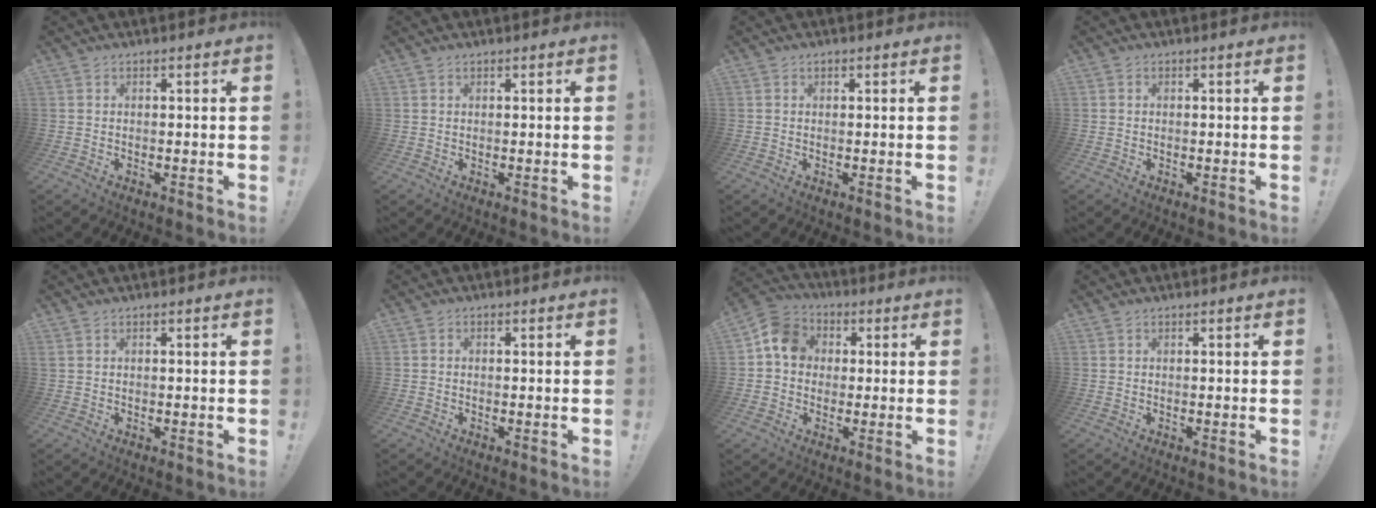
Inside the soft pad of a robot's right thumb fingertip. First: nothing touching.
{"total": 0.5, "force": [0.4, 0.3, 0.2], "torque": [-0.001, -0.001, 0.008]}
{"total": 0.8, "force": [0.5, 0.5, 0.3], "torque": [-0.004, 0.001, 0.008]}
{"total": 0.0}
{"total": 0.5, "force": [0.4, 0.2, 0.3], "torque": [-0.006, 0.001, 0.008]}
{"total": 0.6, "force": [-0.3, 0.4, 0.2], "torque": [-0.002, 0.001, -0.005]}
{"total": 10.4, "force": [1.5, 8.9, 5.1], "torque": [-0.064, 0.014, 0.034]}
{"total": 0.0}